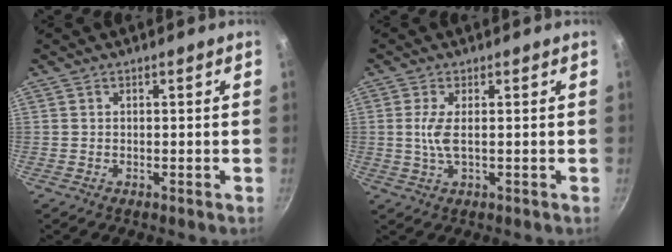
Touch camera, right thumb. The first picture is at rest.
{"total": 3.8, "force": [0.3, 1.0, 3.7], "torque": [-0.088, -0.003, 0.008]}